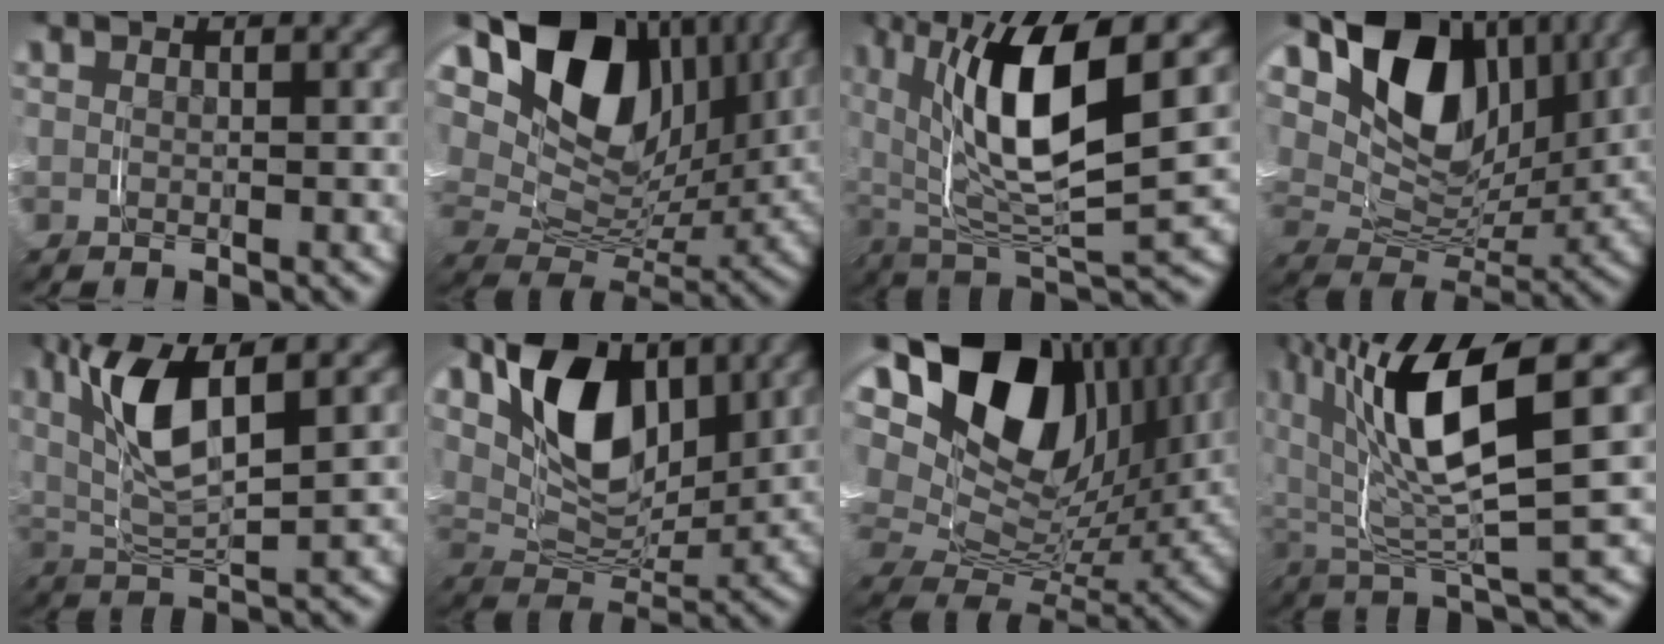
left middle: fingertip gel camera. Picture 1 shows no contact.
{"total": 17.9, "force": [4.0, 11.9, 12.7], "torque": [-0.219, -0.006, 0.056]}
{"total": 11.5, "force": [2.2, 4.7, 10.2], "torque": [-0.194, -0.002, 0.038]}
{"total": 15.1, "force": [4.2, 9.9, 10.6], "torque": [-0.197, -0.007, 0.058]}
{"total": 7.2, "force": [2.7, 2.6, 6.1], "torque": [-0.136, 0.003, 0.044]}
{"total": 11.0, "force": [3.7, 6.7, 7.9], "torque": [-0.154, -0.004, 0.052]}
{"total": 22.2, "force": [3.5, 14.9, 16.1], "torque": [-0.255, 0.003, 0.045]}
{"total": 10.5, "force": [2.1, 3.5, 9.6], "torque": [-0.186, 0.003, 0.029]}